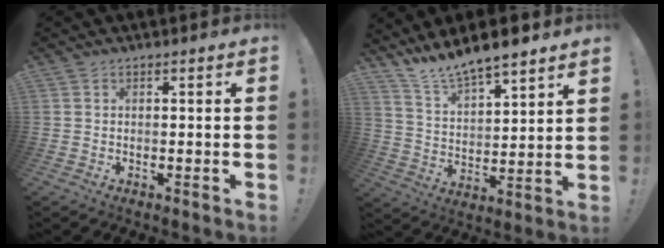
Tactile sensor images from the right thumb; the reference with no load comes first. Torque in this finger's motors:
{"motor_torque": [0.36, 1.74, 1.01, 1.00, 0.14]}